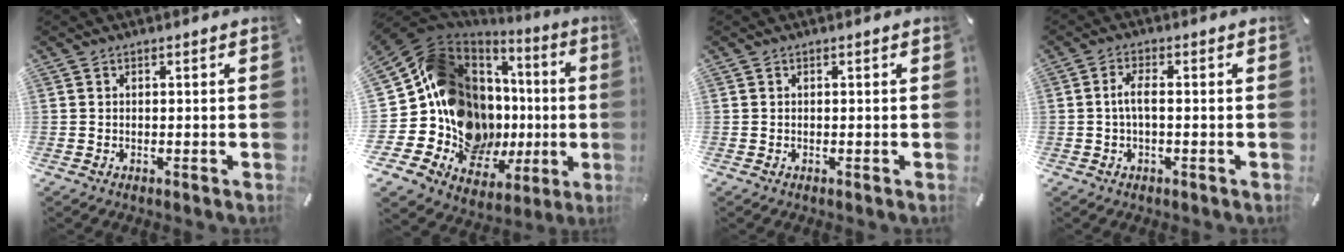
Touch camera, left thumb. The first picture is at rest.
{"total": 19.1, "force": [0.5, 14.0, 12.9], "torque": [-0.226, -0.063, 0.045]}
{"total": 0.0}
{"total": 4.0, "force": [-0.2, 1.4, 3.8], "torque": [-0.078, 0.003, -0.007]}